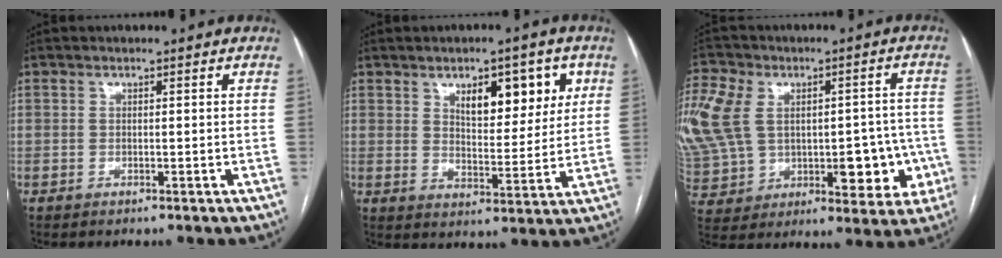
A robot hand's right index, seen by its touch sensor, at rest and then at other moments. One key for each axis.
{"total": 9.6, "fx": 4.4, "fy": 4.1, "fz": 7.5, "tx": -0.102, "ty": 0.005, "tz": 0.070}
{"total": 24.6, "fx": 0.9, "fy": 16.6, "fz": 18.2, "tx": -0.369, "ty": 0.059, "tz": 0.054}